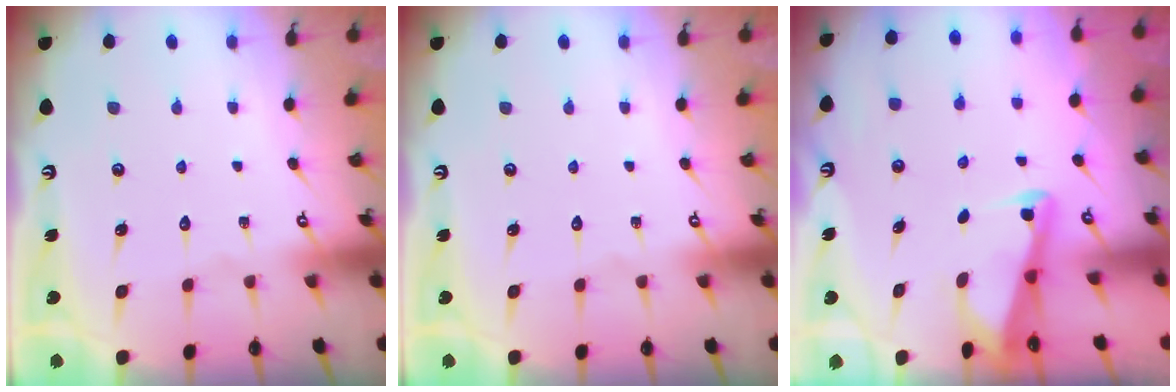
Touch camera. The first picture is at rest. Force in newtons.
{"total": 0.0}
{"total": 2.8, "press": 2.8, "slide": 0.3}